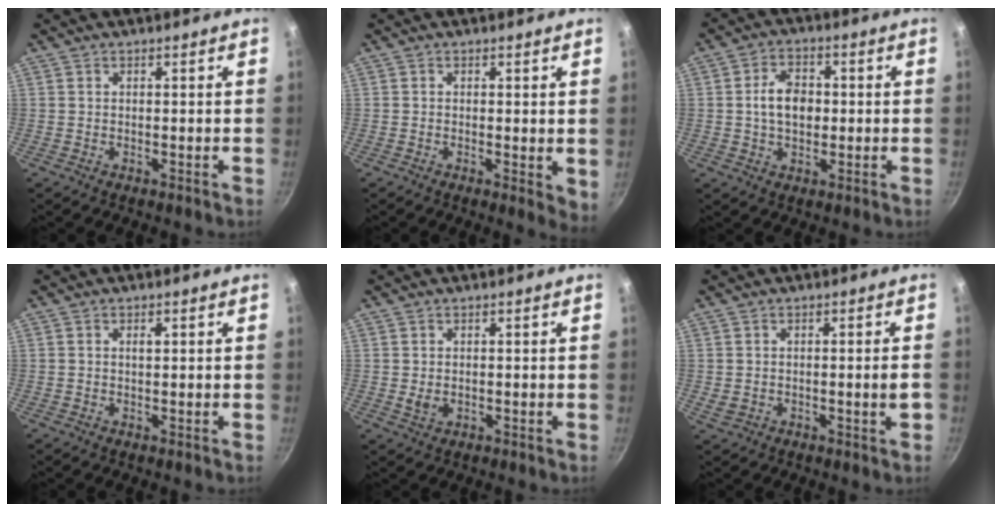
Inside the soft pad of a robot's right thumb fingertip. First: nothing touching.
{"total": 3.3, "force": [0.1, 1.3, 3.0], "torque": [-0.036, -0.010, 0.000]}
{"total": 7.3, "force": [0.1, 5.1, 5.2], "torque": [-0.070, 0.012, -0.004]}
{"total": 1.1, "force": [0.2, 0.6, 0.9], "torque": [-0.010, 0.004, 0.003]}
{"total": 2.1, "force": [-0.1, 1.5, 1.5], "torque": [-0.025, -0.003, 0.000]}
{"total": 4.0, "force": [-0.5, 1.1, 3.8], "torque": [-0.059, 0.001, -0.002]}